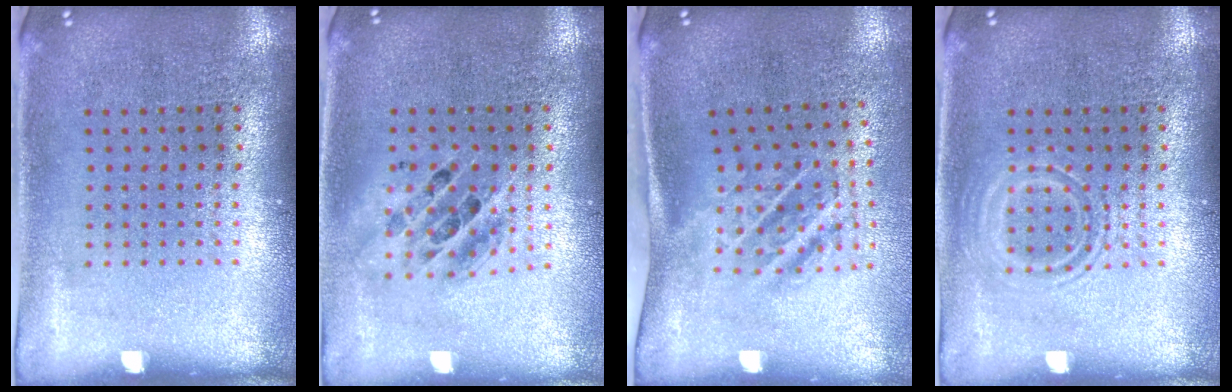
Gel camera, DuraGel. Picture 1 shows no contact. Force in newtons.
{"total": 1.4, "press": 1.2, "slide": 0.7}
{"total": 1.8, "press": 1.2, "slide": 1.4}
{"total": 2.1, "press": 2.1, "slide": 0.3}